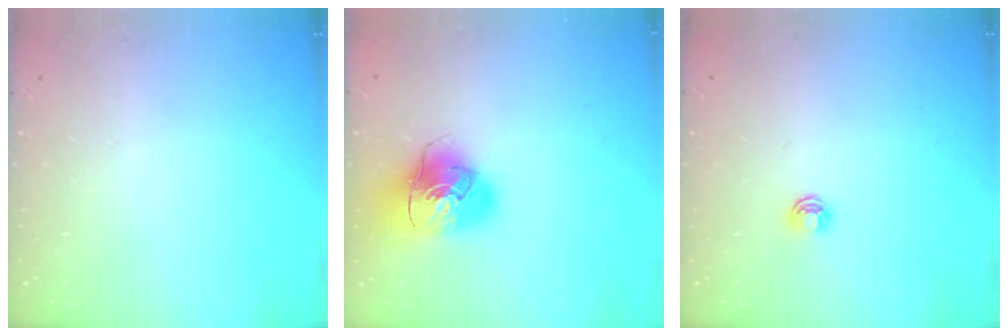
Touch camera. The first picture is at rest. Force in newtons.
{"total": 14.7, "press": 14.5, "slide": 2.4}
{"total": 4.2, "press": 4.2, "slide": 0.6}